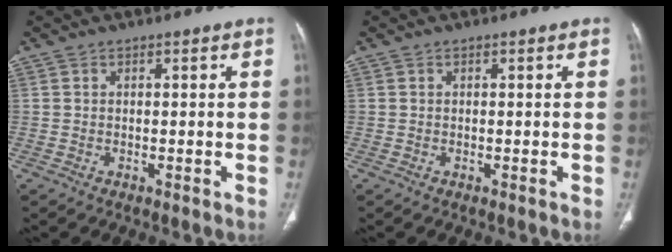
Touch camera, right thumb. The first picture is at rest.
{"total": 0.0}